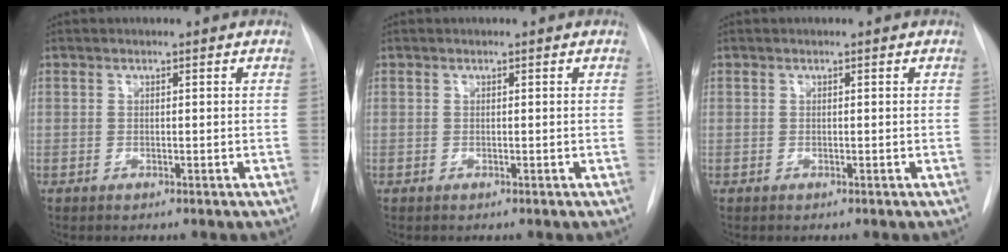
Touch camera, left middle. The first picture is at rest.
{"total": 0.0}
{"total": 0.0}